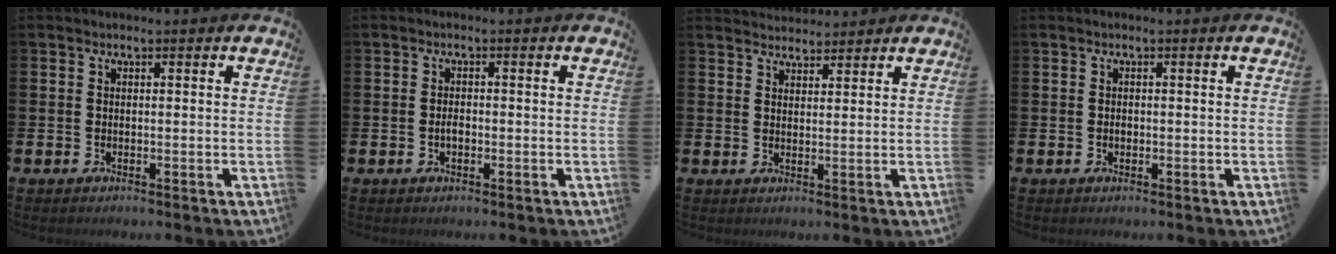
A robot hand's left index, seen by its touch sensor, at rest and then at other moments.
{"total": 1.3, "force": [-0.3, 0.7, 1.0], "torque": [-0.010, -0.001, -0.009]}
{"total": 2.9, "force": [2.8, 0.7, -0.2], "torque": [-0.002, -0.012, 0.053]}
{"total": 0.6, "force": [-0.1, 0.4, 0.4], "torque": [-0.007, 0.002, -0.004]}